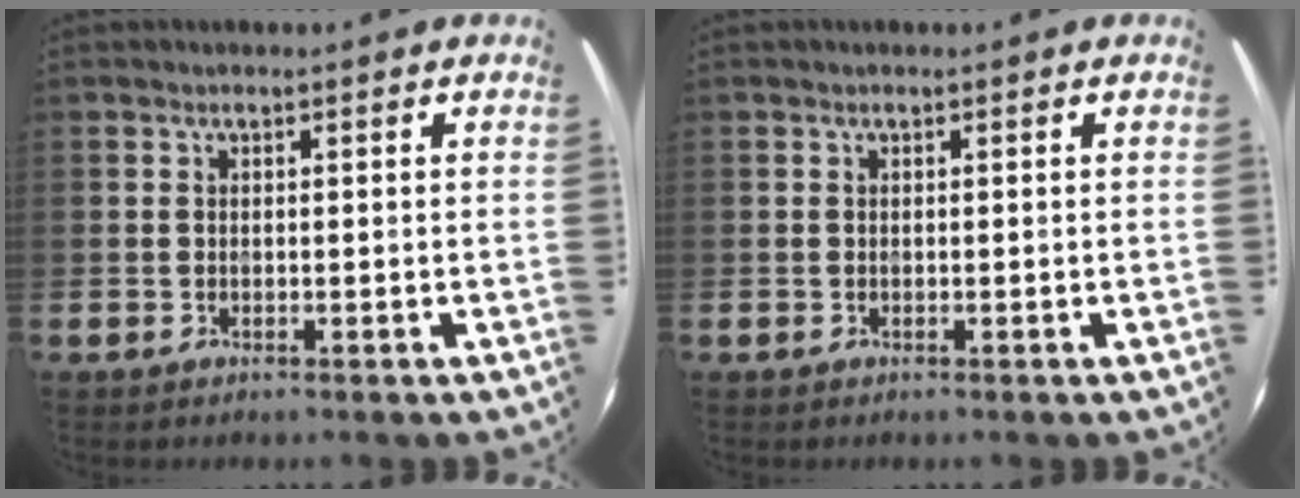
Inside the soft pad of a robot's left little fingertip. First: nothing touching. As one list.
[{"total": 0.0}]